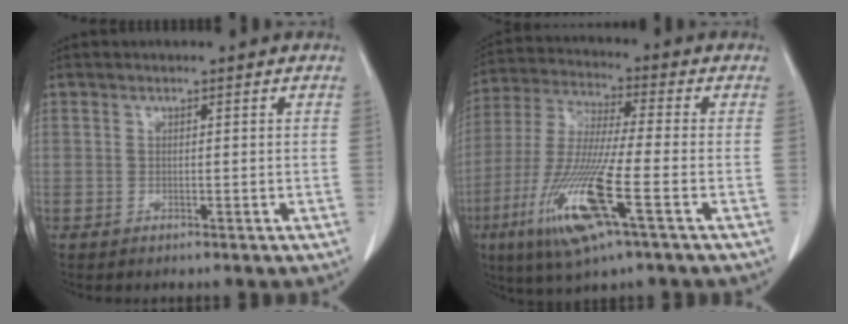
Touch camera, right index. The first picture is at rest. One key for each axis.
{"total": 15.4, "fx": -6.0, "fy": 1.0, "fz": 14.1, "tx": -0.298, "ty": -0.026, "tz": -0.114}